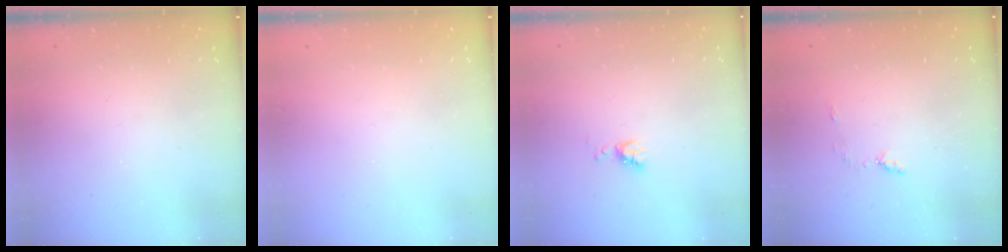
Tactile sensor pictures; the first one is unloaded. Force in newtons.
{"total": 0.0}
{"total": 4.9, "press": 4.8, "slide": 0.8}
{"total": 4.3, "press": 4.2, "slide": 0.5}